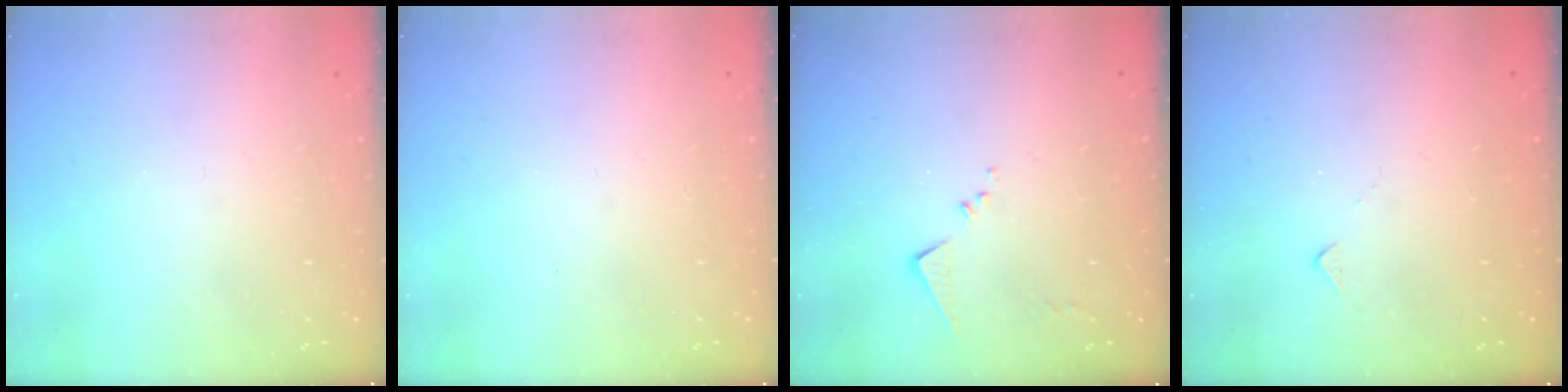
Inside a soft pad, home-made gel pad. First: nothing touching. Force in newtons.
{"total": 0.0}
{"total": 7.1, "press": 7.1, "slide": 0.4}
{"total": 5.9, "press": 5.9, "slide": 0.6}